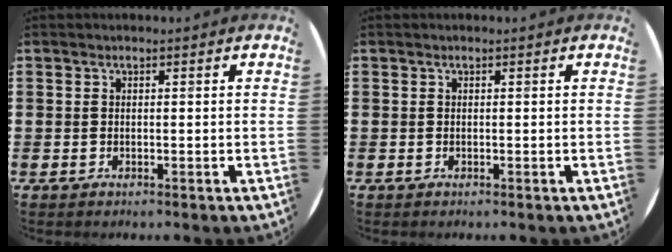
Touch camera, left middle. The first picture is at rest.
{"total": 0.0}